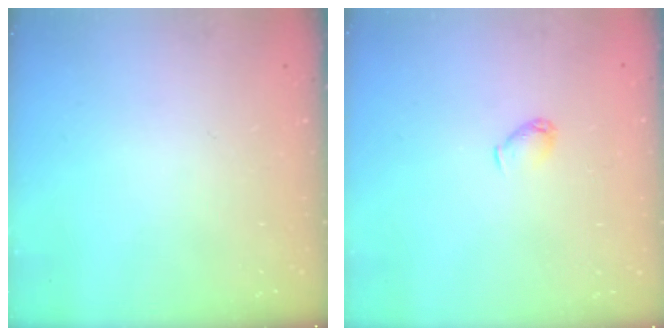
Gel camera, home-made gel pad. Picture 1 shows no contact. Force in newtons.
{"total": 3.4, "press": 3.3, "slide": 0.6}